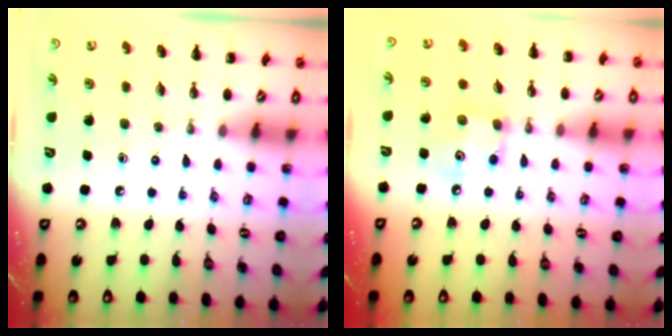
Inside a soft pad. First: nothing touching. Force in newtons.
{"total": 5.8, "press": 5.8, "slide": 0.5}